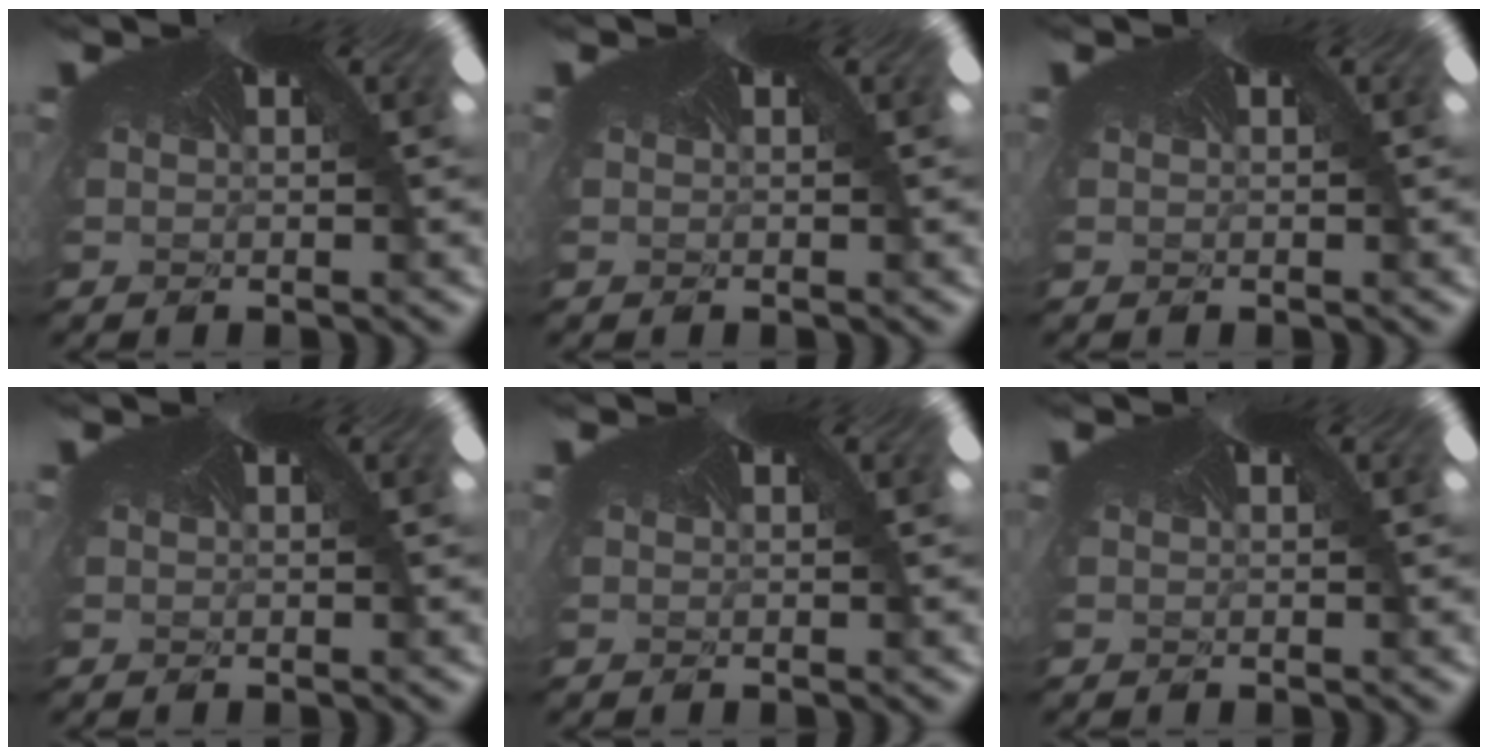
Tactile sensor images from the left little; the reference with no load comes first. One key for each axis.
{"total": 0.0}
{"total": 0.0}
{"total": 0.0}
{"total": 0.0}
{"total": 0.0}